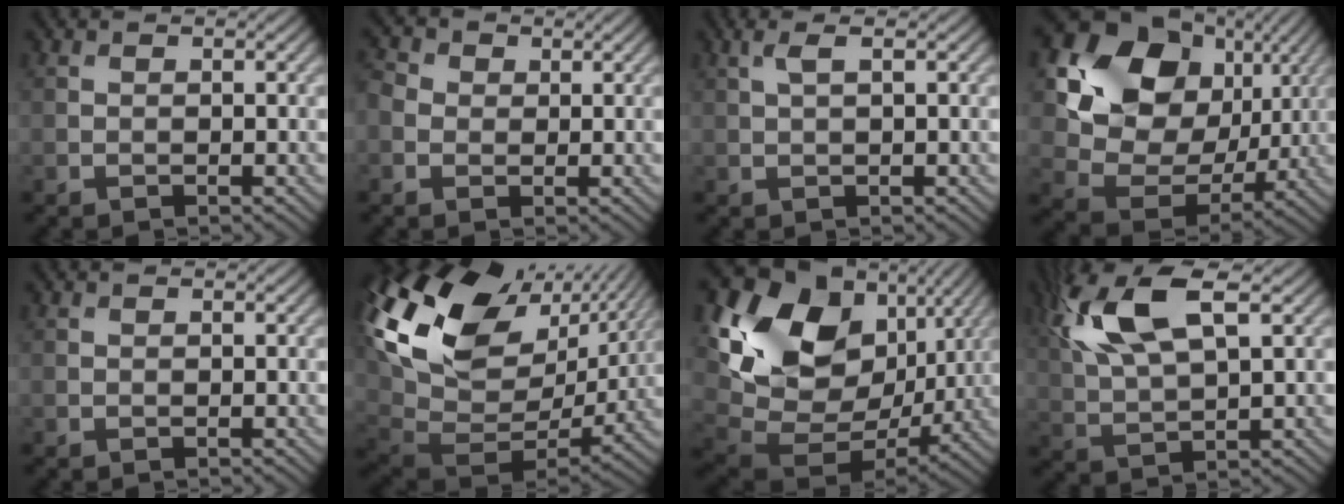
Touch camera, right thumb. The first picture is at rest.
{"total": 3.3, "force": [0.3, 2.9, 1.5], "torque": [-0.043, 0.008, 0.000]}
{"total": 1.9, "force": [0.8, 0.3, 1.7], "torque": [-0.041, 0.007, 0.017]}
{"total": 17.4, "force": [6.5, 13.4, 8.9], "torque": [-0.213, 0.028, 0.133]}
{"total": 0.0}
{"total": 19.7, "force": [7.4, 12.3, 13.5], "torque": [-0.294, 0.001, 0.151]}
{"total": 17.3, "force": [5.4, 12.7, 10.5], "torque": [-0.244, 0.003, 0.114]}
{"total": 12.6, "force": [5.5, 4.9, 10.2], "torque": [-0.233, 0.017, 0.105]}